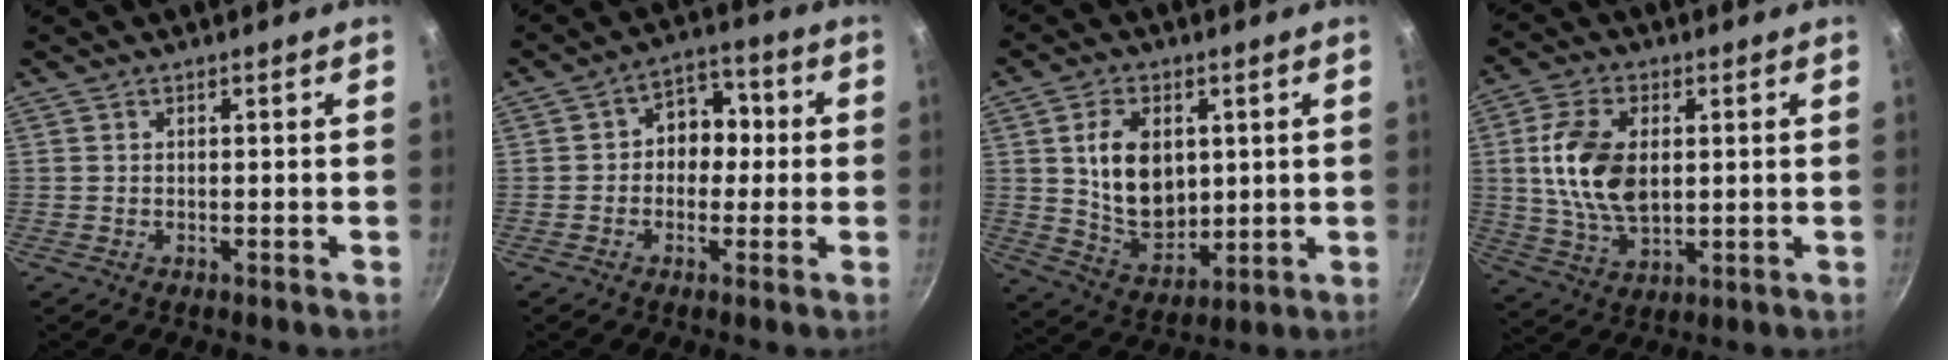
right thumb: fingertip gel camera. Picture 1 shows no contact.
{"total": 8.0, "force": [0.0, 6.4, 4.8], "torque": [-0.011, 0.022, -0.015]}
{"total": 12.9, "force": [2.7, 8.8, 9.0], "torque": [-0.129, -0.024, 0.063]}
{"total": 13.6, "force": [1.7, 8.1, 10.8], "torque": [-0.193, -0.006, 0.034]}